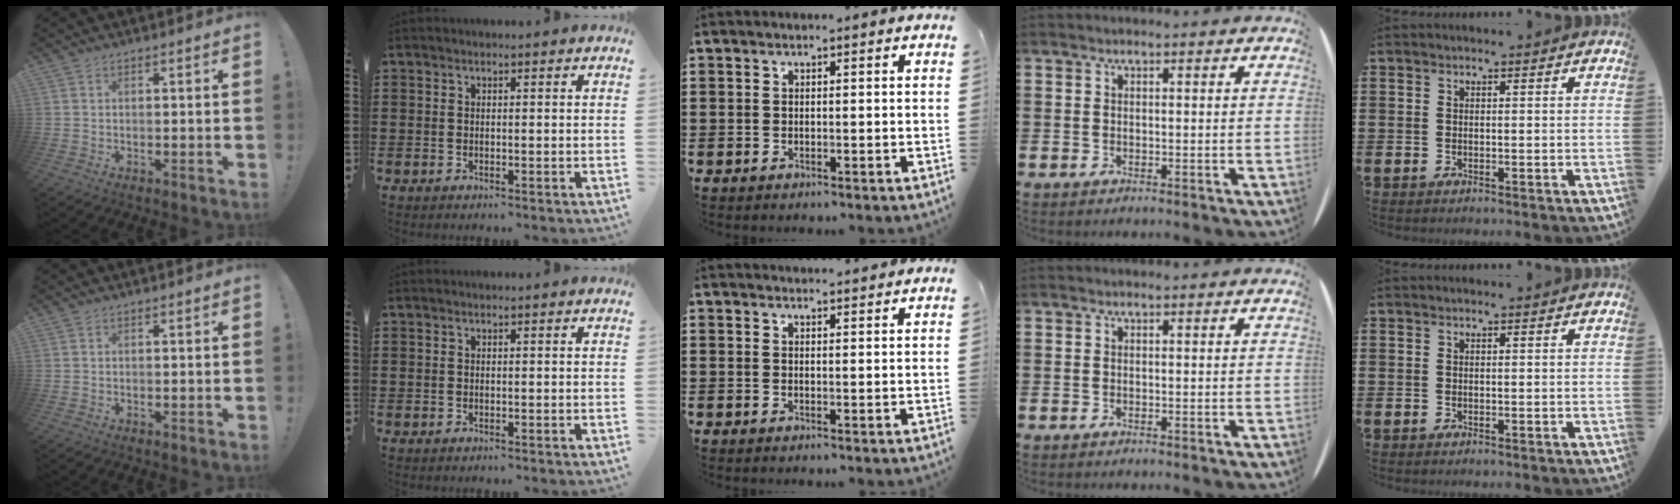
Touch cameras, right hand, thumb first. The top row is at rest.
{"middle": {"total": 1.5, "force": [1.5, -0.1, -0.1], "torque": [-0.001, 0.001, 0.030]}}